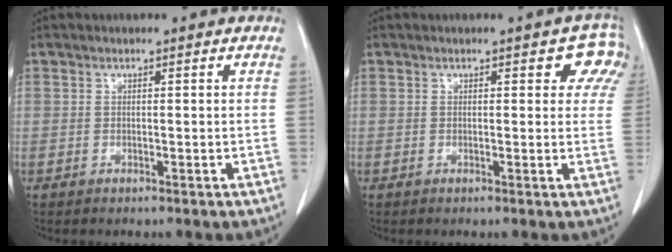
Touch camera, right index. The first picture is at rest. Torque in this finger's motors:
{"motor_torque": [0.47, 0.47, 0.10, 0.01]}